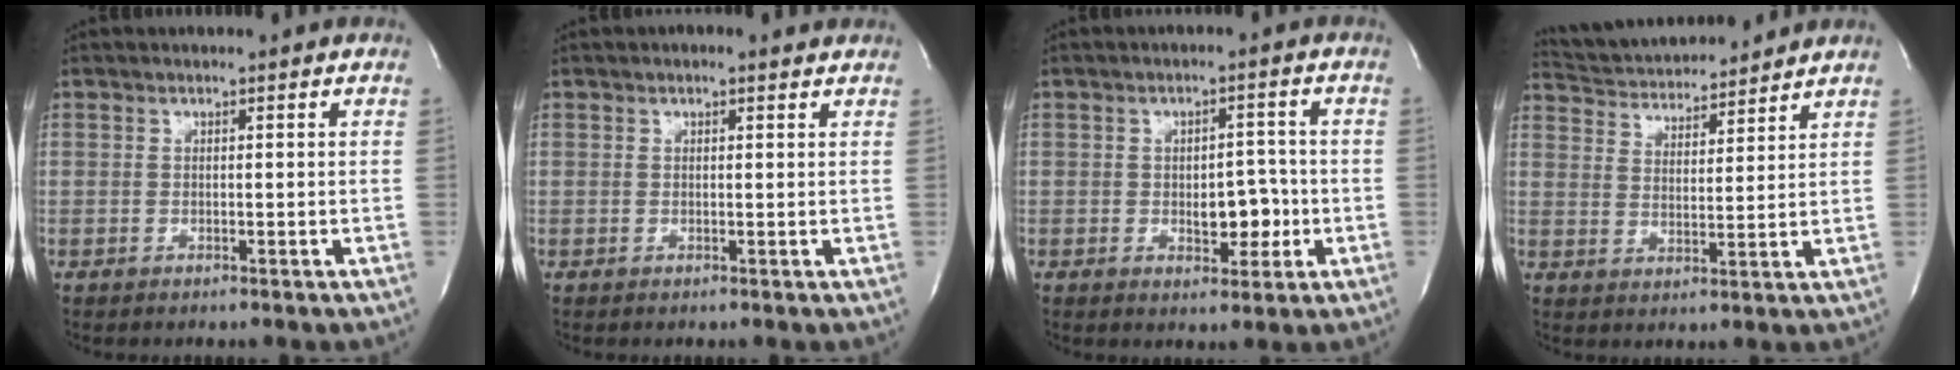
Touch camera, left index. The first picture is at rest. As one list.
[{"total": 0.8, "force": [0.2, 0.5, 0.6], "torque": [-0.014, 0.004, -0.002]}, {"total": 5.2, "force": [-1.7, 2.7, 4.0], "torque": [-0.046, 0.000, -0.019]}, {"total": 12.3, "force": [11.7, 1.9, 3.2], "torque": [-0.059, 0.015, 0.187]}]